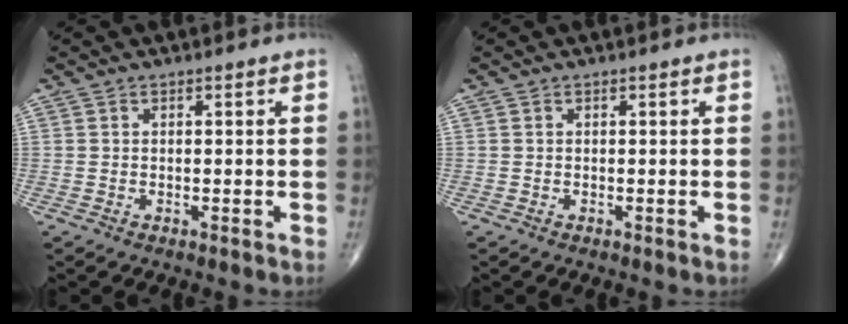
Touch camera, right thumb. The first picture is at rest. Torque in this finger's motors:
{"motor_torque": [0.00, 0.00, -0.04, 0.03, 0.00]}